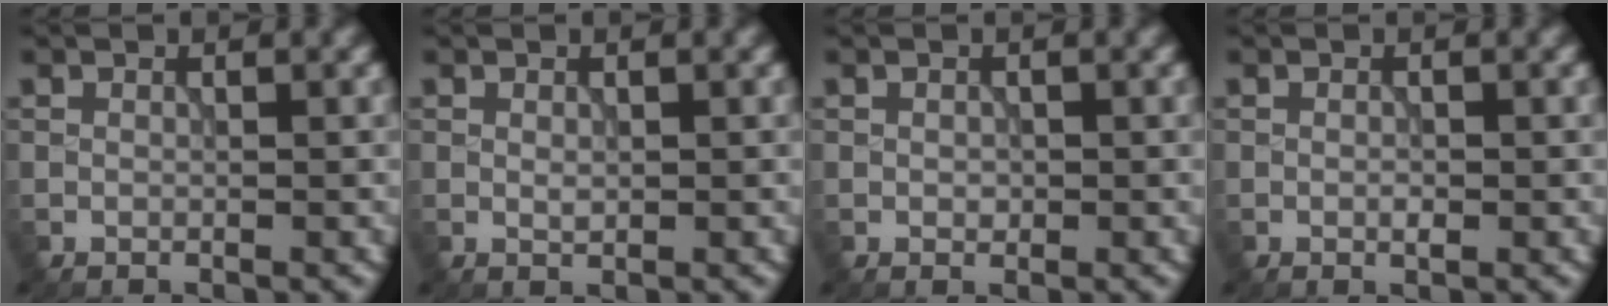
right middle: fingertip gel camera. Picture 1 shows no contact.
{"total": 0.7, "force": [0.1, 0.4, 0.5], "torque": [-0.010, -0.002, 0.002]}
{"total": 0.6, "force": [0.0, 0.5, 0.4], "torque": [-0.004, -0.003, -0.001]}
{"total": 0.7, "force": [-0.2, 0.3, 0.6], "torque": [-0.012, -0.001, -0.003]}